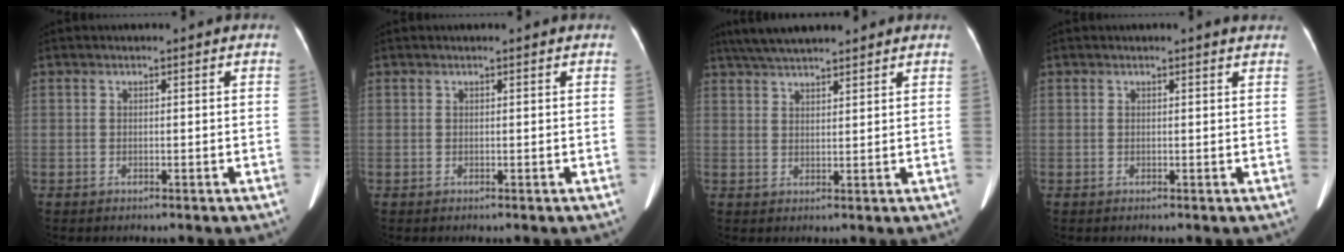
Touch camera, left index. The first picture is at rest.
{"total": 0.6, "force": [0.5, 0.0, 0.2], "torque": [-0.004, 0.005, 0.008]}
{"total": 8.7, "force": [7.6, 1.3, 4.2], "torque": [-0.065, 0.035, 0.121]}
{"total": 1.9, "force": [1.7, 0.1, 0.7], "torque": [-0.011, 0.001, 0.011]}